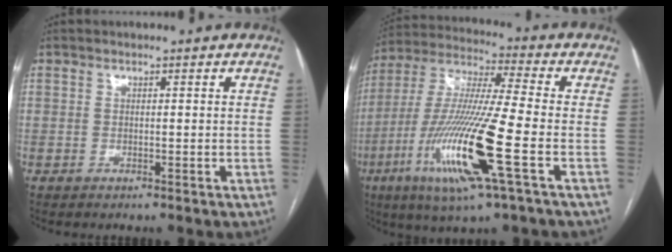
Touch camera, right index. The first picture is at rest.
{"total": 18.9, "force": [-6.4, 0.5, 17.8], "torque": [-0.379, -0.027, -0.122]}